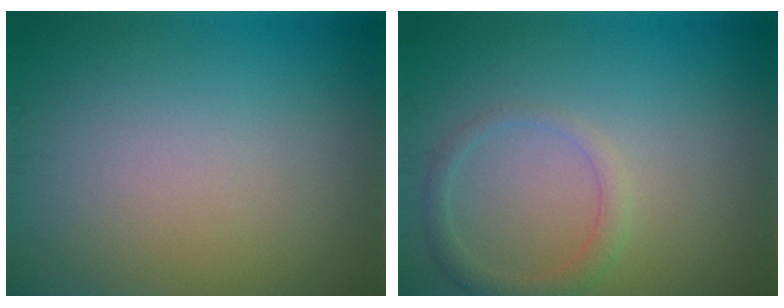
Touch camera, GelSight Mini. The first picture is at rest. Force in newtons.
{"total": 1.9, "press": 1.9, "slide": 0.1}